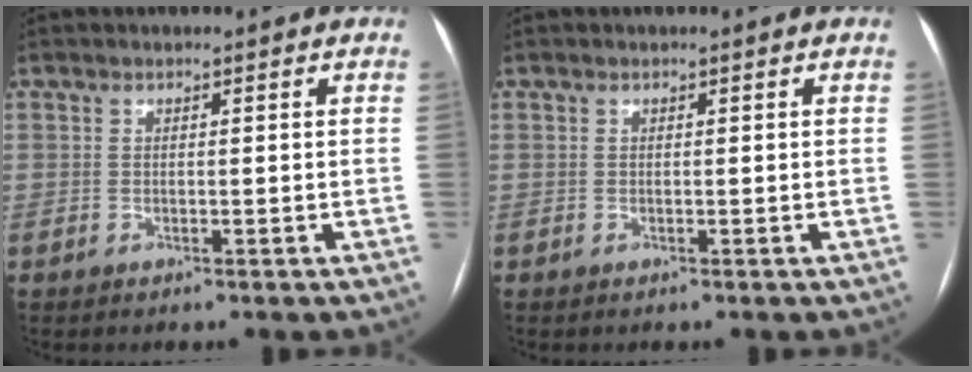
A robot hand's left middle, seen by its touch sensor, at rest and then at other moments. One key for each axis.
{"total": 0.0}